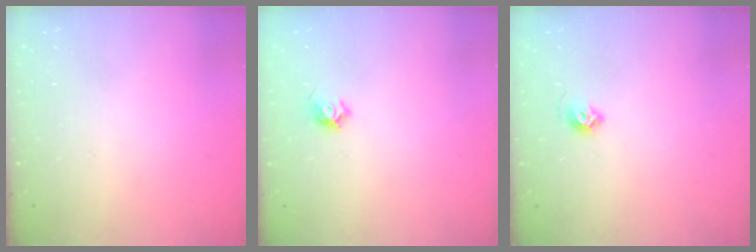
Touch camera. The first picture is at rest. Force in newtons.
{"total": 5.2, "press": 5.1, "slide": 1.0}
{"total": 5.7, "press": 5.7, "slide": 0.7}